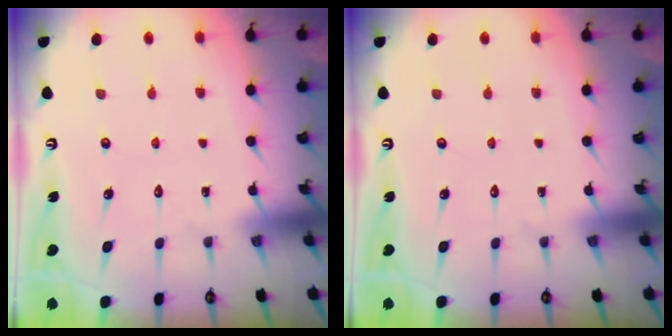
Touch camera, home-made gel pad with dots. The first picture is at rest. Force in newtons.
{"total": 0.0}